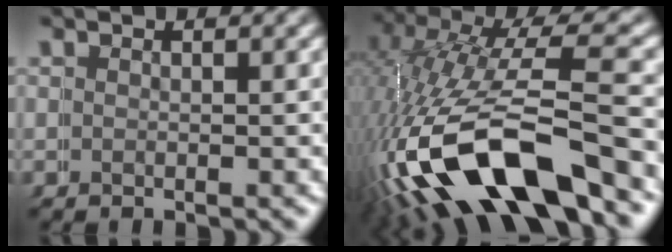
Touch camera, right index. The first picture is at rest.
{"total": 10.3, "force": [-3.6, 4.7, 8.5], "torque": [-0.200, -0.033, -0.030]}